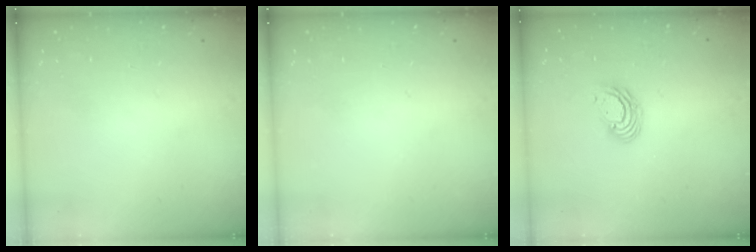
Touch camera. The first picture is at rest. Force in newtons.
{"total": 0.0}
{"total": 6.1, "press": 6.1, "slide": 0.3}